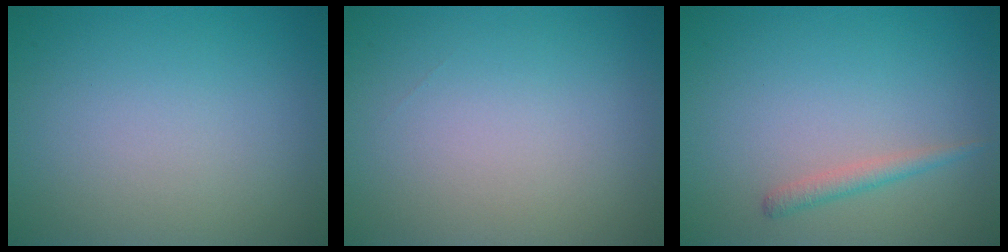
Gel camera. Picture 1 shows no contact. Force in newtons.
{"total": 0.0}
{"total": 1.4, "press": 1.3, "slide": 0.1}